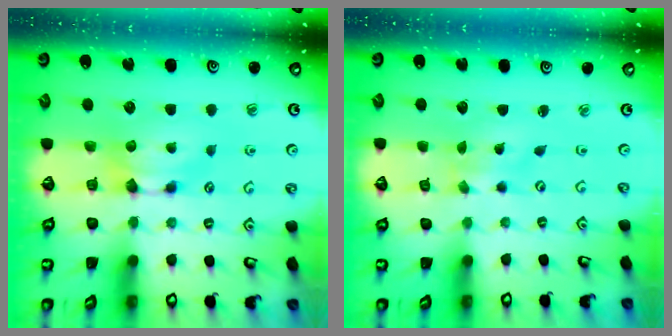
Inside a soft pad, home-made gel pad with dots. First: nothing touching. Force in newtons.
{"total": 3.7, "press": 3.6, "slide": 0.8}